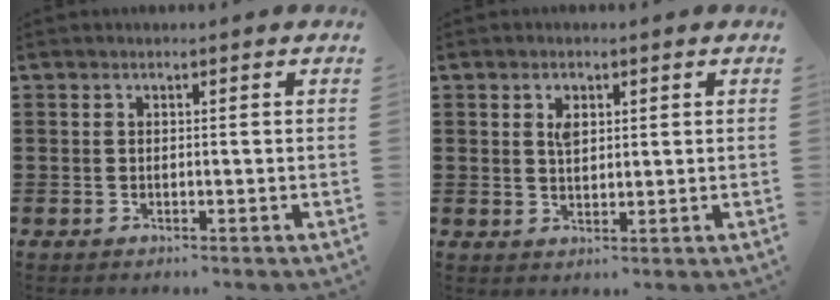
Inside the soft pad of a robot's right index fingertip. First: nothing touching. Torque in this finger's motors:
{"motor_torque": [0.05, -0.03, 0.09, 0.02]}